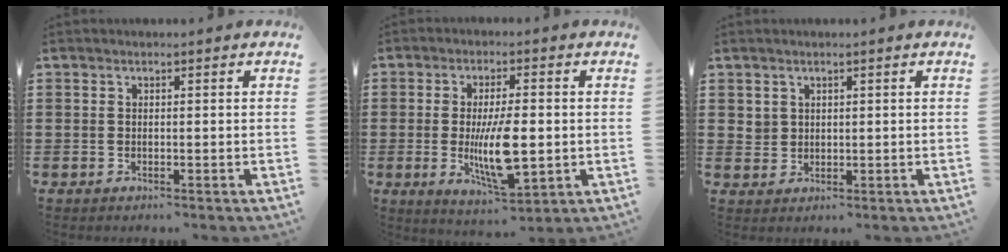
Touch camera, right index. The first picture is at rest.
{"total": 10.2, "force": [-1.3, 3.4, 9.5], "torque": [-0.186, -0.018, -0.023]}
{"total": 1.9, "force": [1.2, 1.4, 0.3], "torque": [-0.011, 0.005, 0.024]}